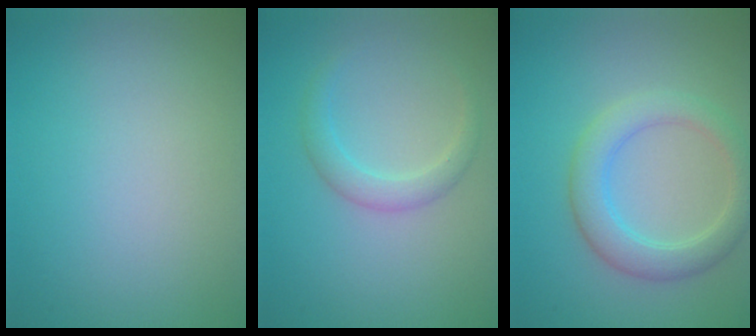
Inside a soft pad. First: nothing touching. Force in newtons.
{"total": 2.1, "press": 2.1, "slide": 0.1}
{"total": 4.1, "press": 4.0, "slide": 0.4}